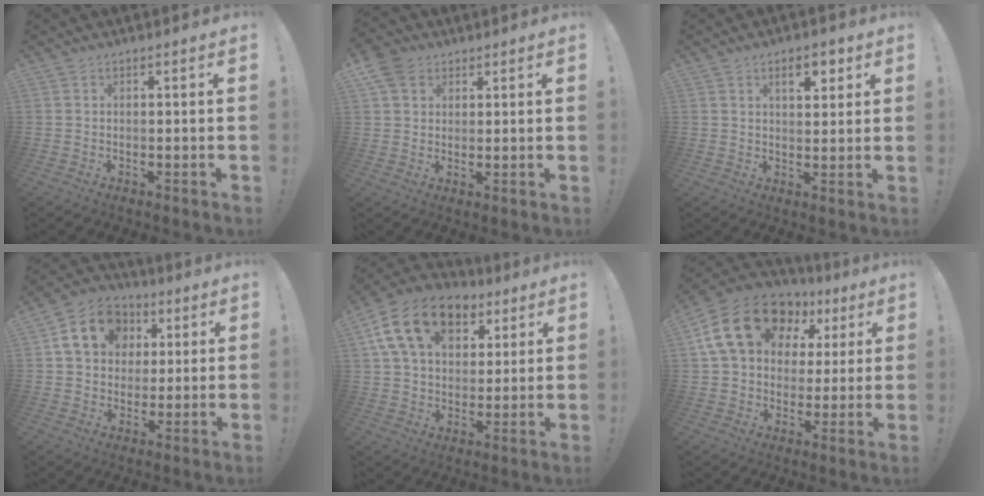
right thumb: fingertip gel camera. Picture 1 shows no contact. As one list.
[{"total": 7.5, "force": [3.8, 5.8, 2.7], "torque": [-0.050, -0.009, 0.079]}, {"total": 6.2, "force": [3.3, 2.9, 4.4], "torque": [-0.047, -0.010, 0.049]}, {"total": 15.0, "force": [4.8, 12.2, 7.3], "torque": [-0.104, -0.002, 0.097]}, {"total": 18.4, "force": [8.5, 12.2, 10.9], "torque": [-0.173, -0.029, 0.156]}, {"total": 21.6, "force": [9.3, 15.1, 12.3], "torque": [-0.196, -0.027, 0.190]}]